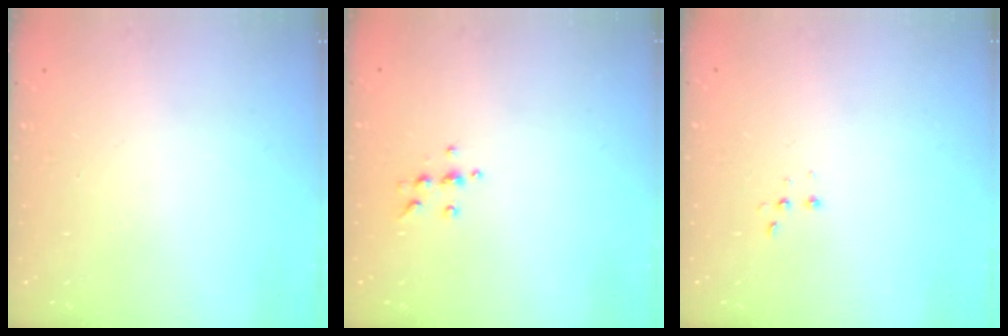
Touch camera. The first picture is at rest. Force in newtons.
{"total": 5.0, "press": 4.9, "slide": 0.5}
{"total": 2.7, "press": 2.7, "slide": 0.5}